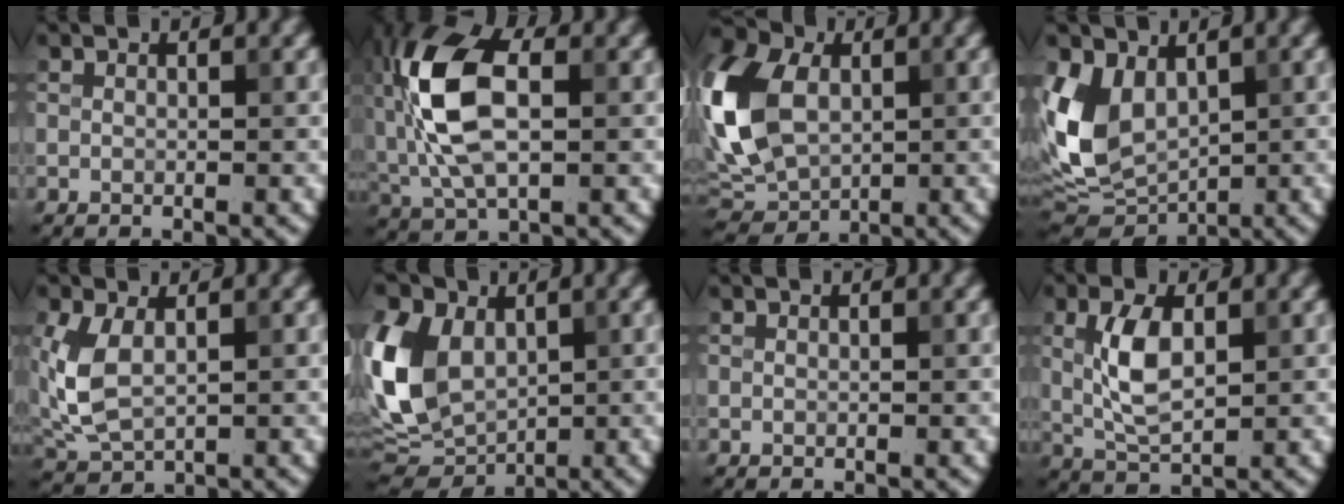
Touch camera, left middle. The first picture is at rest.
{"total": 9.7, "force": [0.8, 5.2, 8.2], "torque": [-0.176, 0.013, 0.007]}
{"total": 11.9, "force": [0.9, 8.2, 8.5], "torque": [-0.215, 0.017, -0.001]}
{"total": 7.6, "force": [1.5, 5.1, 5.5], "torque": [-0.119, -0.008, 0.025]}
{"total": 5.1, "force": [0.6, 3.1, 4.0], "torque": [-0.104, -0.001, 0.016]}
{"total": 10.5, "force": [1.2, 7.3, 7.5], "torque": [-0.184, 0.007, 0.008]}
{"total": 0.0}
{"total": 4.4, "force": [0.5, 2.0, 3.8], "torque": [-0.084, 0.003, 0.013]}